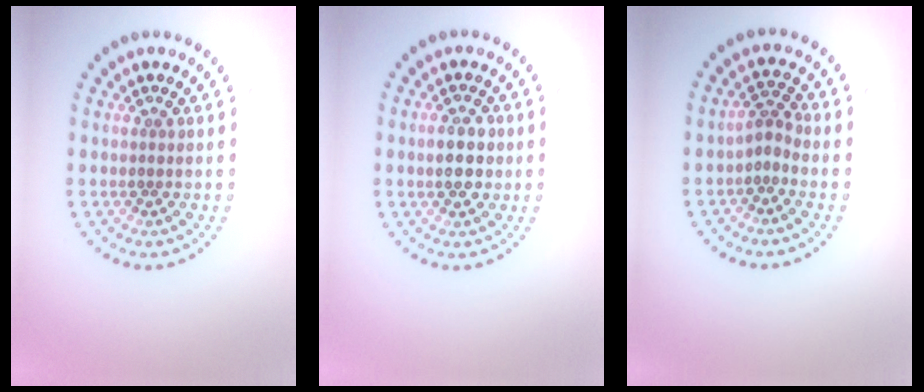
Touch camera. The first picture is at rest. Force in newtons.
{"total": 2.8, "press": 2.8, "slide": 0.1}
{"total": 1.8, "press": 1.3, "slide": 1.3}